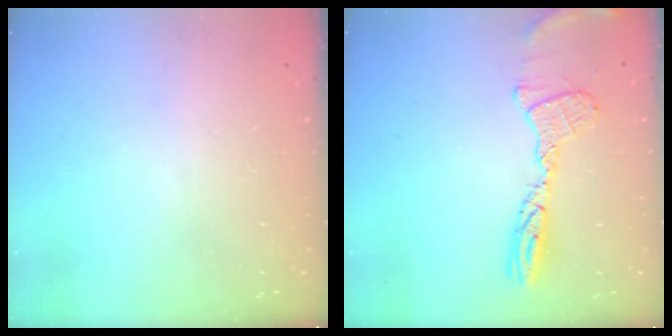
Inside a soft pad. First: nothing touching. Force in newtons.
{"total": 12.1, "press": 12.0, "slide": 0.9}